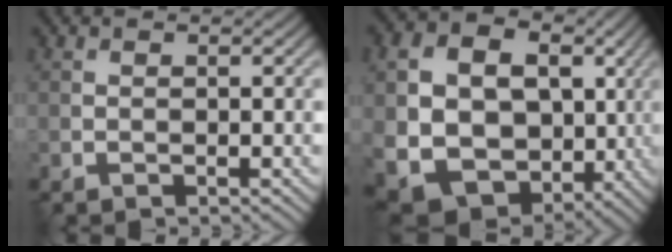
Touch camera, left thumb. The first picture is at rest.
{"total": 15.5, "force": [-0.2, 12.4, 9.3], "torque": [-0.211, -0.026, 0.014]}